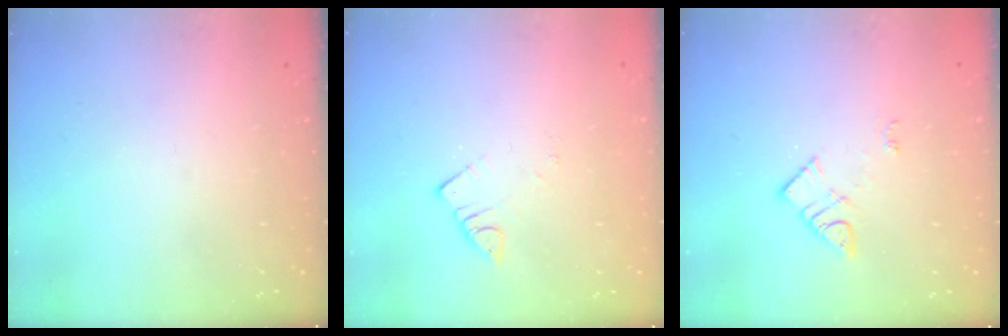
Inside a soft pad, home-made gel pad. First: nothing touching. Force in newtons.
{"total": 3.3, "press": 3.2, "slide": 0.4}
{"total": 6.2, "press": 6.2, "slide": 0.1}